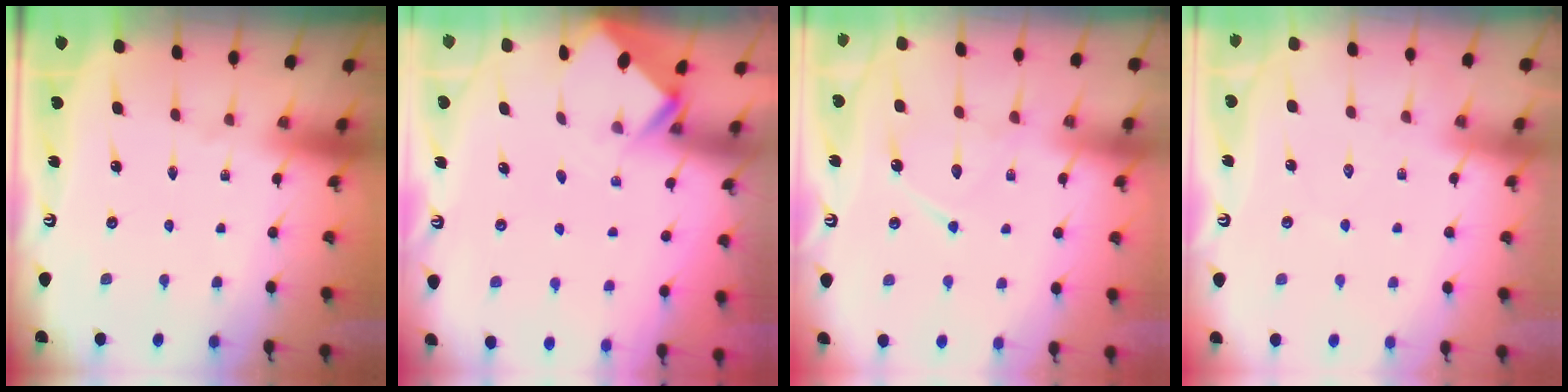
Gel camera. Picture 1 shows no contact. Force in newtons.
{"total": 2.2, "press": 2.2, "slide": 0.1}
{"total": 10.8, "press": 10.7, "slide": 1.0}
{"total": 5.9, "press": 5.8, "slide": 0.7}